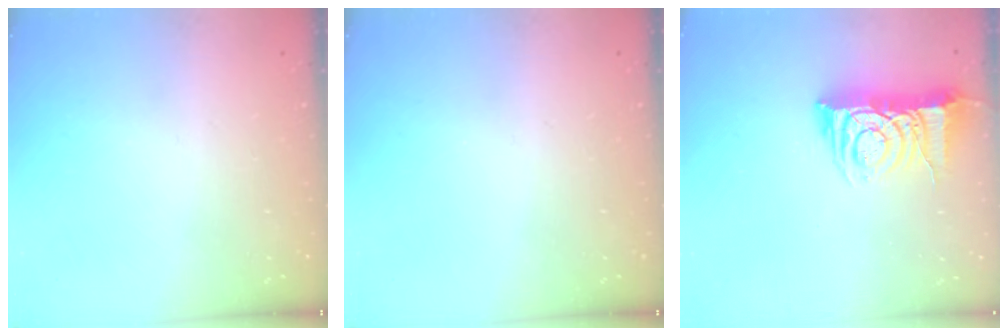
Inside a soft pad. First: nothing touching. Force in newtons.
{"total": 0.0}
{"total": 10.2, "press": 10.1, "slide": 1.3}